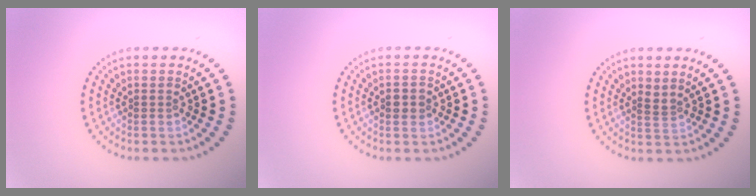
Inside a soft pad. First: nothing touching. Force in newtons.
{"total": 1.2, "press": 1.2, "slide": 0.2}
{"total": 0.8, "press": 0.5, "slide": 0.7}